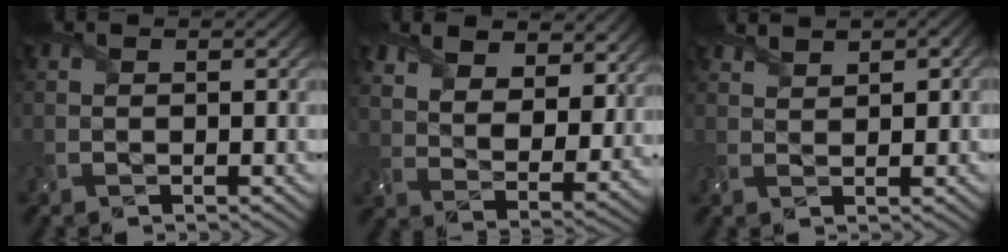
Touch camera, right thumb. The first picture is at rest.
{"total": 9.9, "force": [6.7, 5.1, 5.3], "torque": [-0.122, -0.002, 0.117]}
{"total": 2.7, "force": [2.2, 1.0, 1.4], "torque": [-0.025, 0.006, 0.043]}